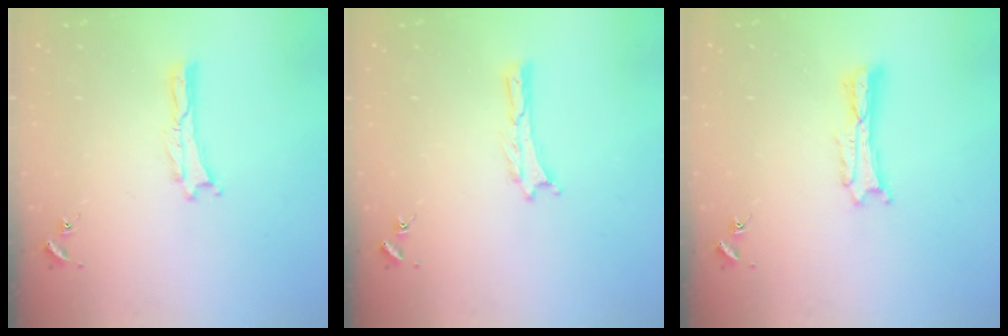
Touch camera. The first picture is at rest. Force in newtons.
{"total": 0.0}
{"total": 1.2, "press": 1.2, "slide": 0.2}